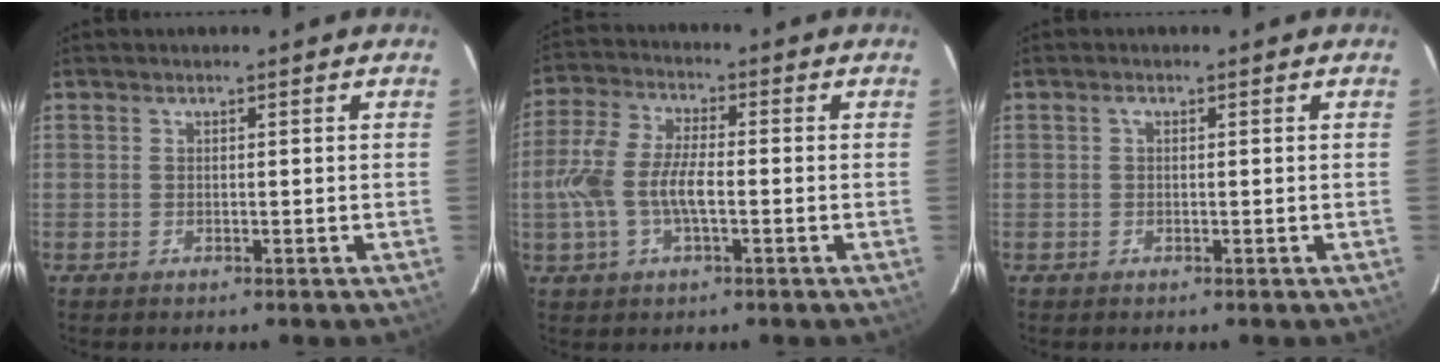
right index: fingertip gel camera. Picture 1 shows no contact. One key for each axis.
{"total": 10.3, "fx": -1.7, "fy": 4.4, "fz": 9.1, "tx": -0.198, "ty": 0.008, "tz": -0.035}
{"total": 0.6, "fx": 0.1, "fy": 0.4, "fz": 0.4, "tx": -0.008, "ty": 0.004, "tz": 0.000}